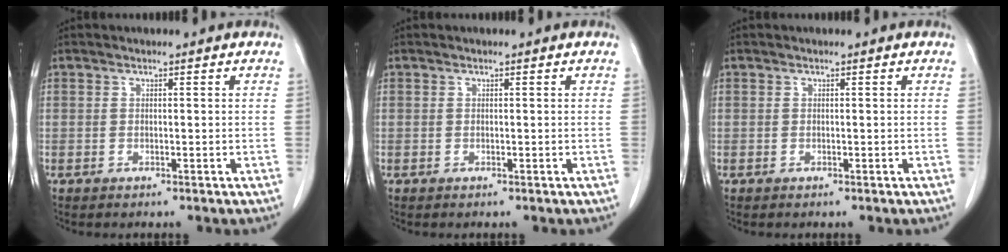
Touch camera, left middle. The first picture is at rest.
{"total": 0.0}
{"total": 0.0}